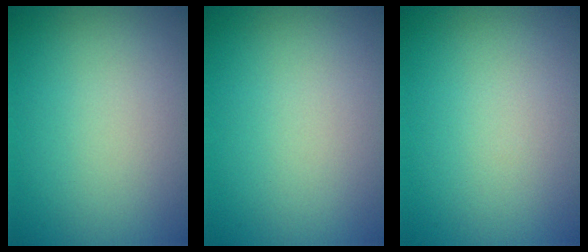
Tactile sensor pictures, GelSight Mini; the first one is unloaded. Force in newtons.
{"total": 0.0}
{"total": 0.0}